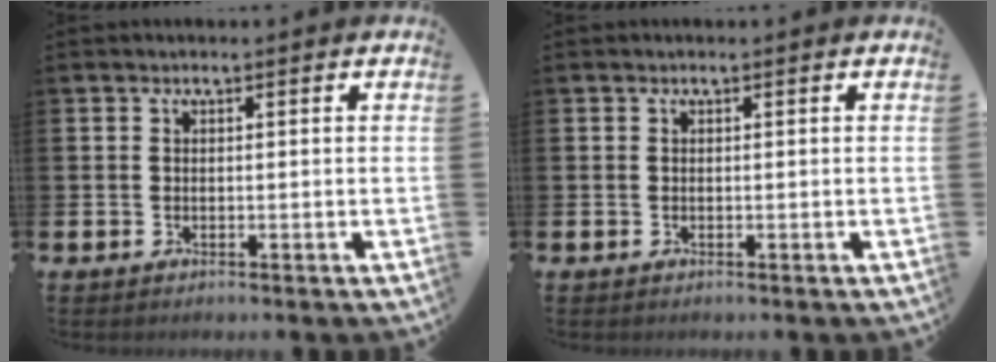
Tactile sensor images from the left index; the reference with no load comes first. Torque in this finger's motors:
{"motor_torque": [-0.03, 0.01, 0.04, 0.00]}